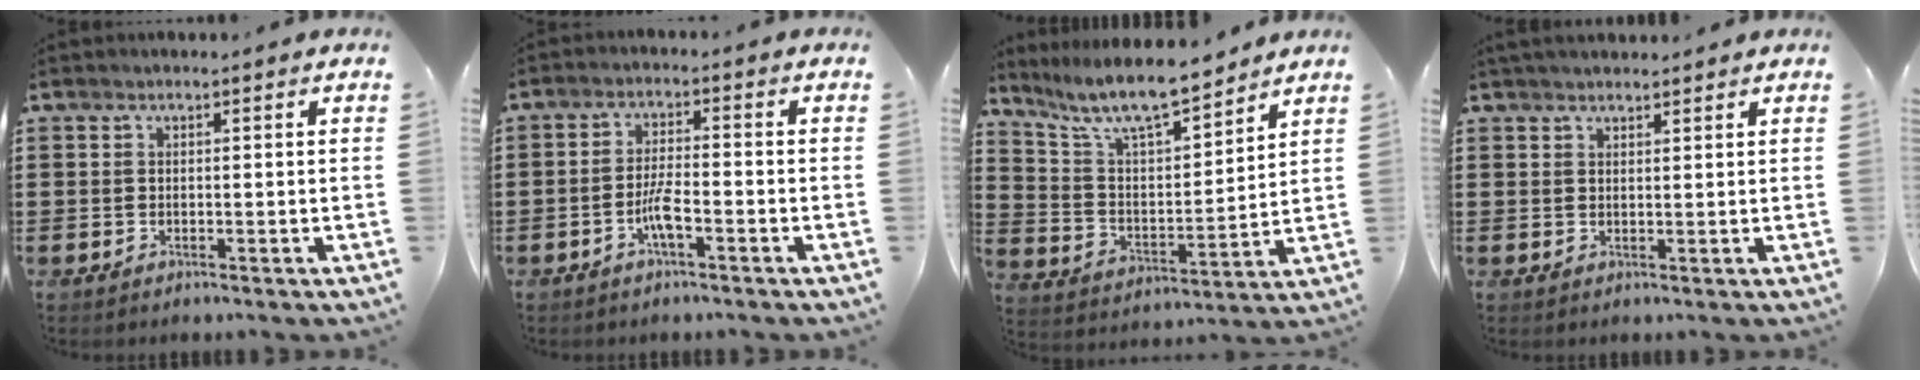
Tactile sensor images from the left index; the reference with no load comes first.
{"total": 4.3, "force": [-2.0, 0.9, 3.7], "torque": [-0.084, -0.001, -0.042]}
{"total": 9.0, "force": [7.8, 1.3, 4.2], "torque": [-0.114, -0.044, 0.135]}
{"total": 1.7, "force": [1.6, 0.5, 0.2], "torque": [-0.007, 0.004, 0.031]}